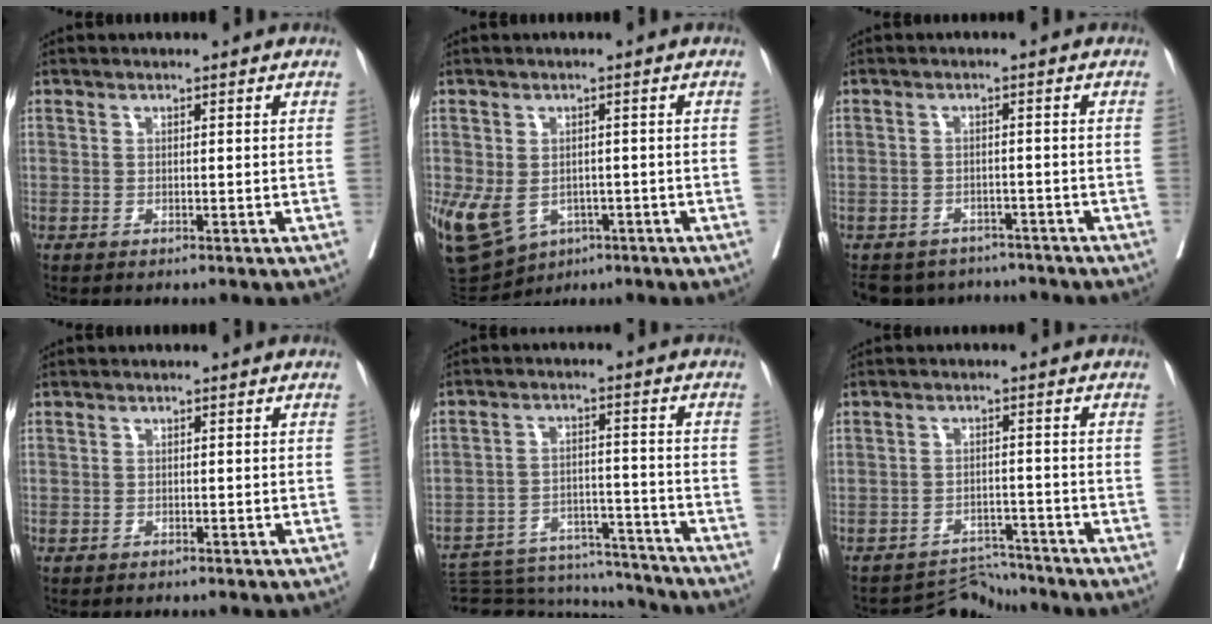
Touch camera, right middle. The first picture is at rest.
{"total": 16.9, "force": [-6.4, 12.7, 9.1], "torque": [-0.230, -0.005, -0.086]}
{"total": 11.6, "force": [-10.2, 4.9, 2.5], "torque": [-0.057, 0.007, -0.129]}
{"total": 0.0}
{"total": 15.2, "force": [-14.6, 3.5, 2.1], "torque": [-0.029, 0.024, -0.208]}
{"total": 4.2, "force": [-3.5, 0.6, -2.2], "torque": [0.043, 0.017, -0.053]}